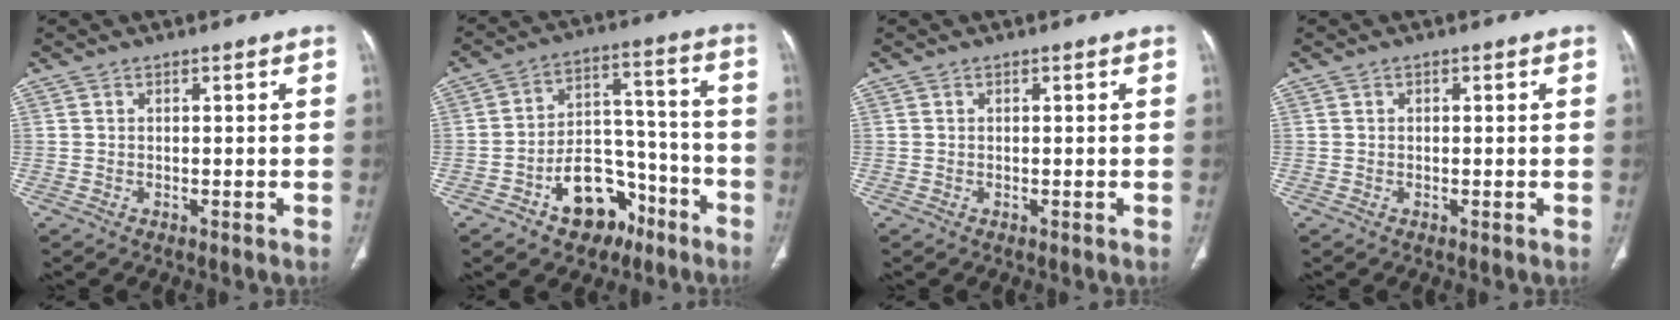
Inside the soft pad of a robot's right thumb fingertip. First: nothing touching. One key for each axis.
{"total": 13.6, "fx": -7.4, "fy": 8.8, "fz": 7.3, "tx": -0.070, "ty": 0.076, "tz": -0.110}
{"total": 0.0}
{"total": 0.5, "fx": 0.2, "fy": 0.3, "fz": 0.3, "tx": -0.004, "ty": 0.002, "tz": 0.003}